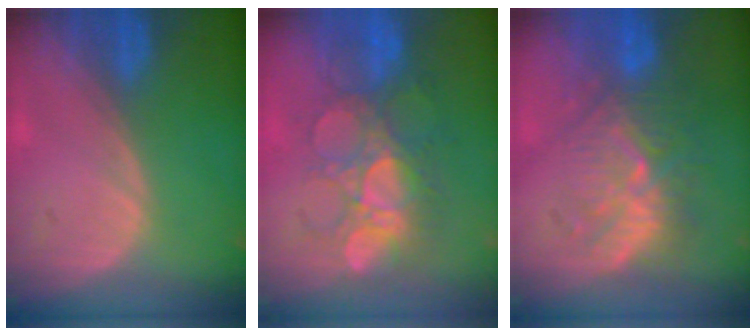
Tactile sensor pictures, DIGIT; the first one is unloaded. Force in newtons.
{"total": 9.0, "press": 8.7, "slide": 2.3}
{"total": 9.1, "press": 8.8, "slide": 2.3}